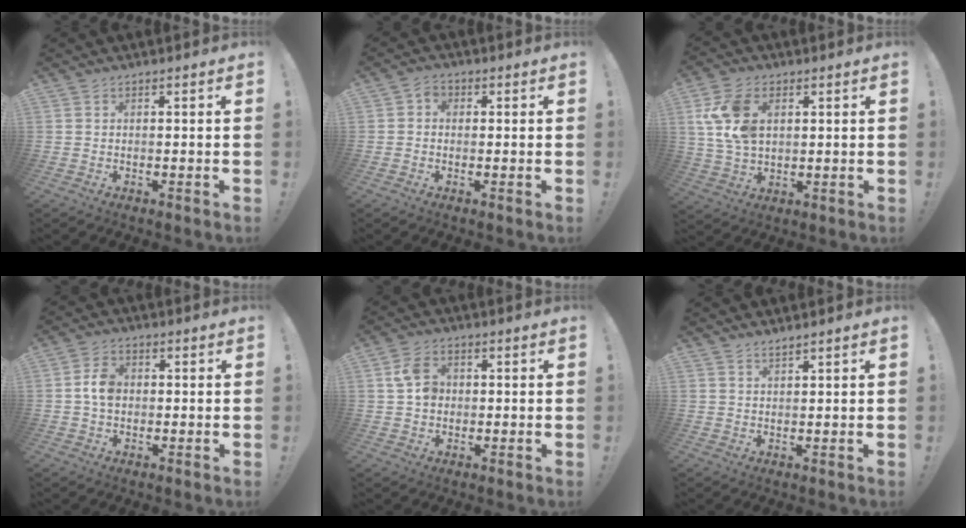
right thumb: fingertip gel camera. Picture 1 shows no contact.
{"total": 2.2, "force": [-0.4, 1.9, 1.0], "torque": [-0.016, 0.011, -0.008]}
{"total": 12.5, "force": [3.5, 8.2, 8.7], "torque": [-0.172, -0.001, 0.068]}
{"total": 5.6, "force": [0.0, 4.0, 4.0], "torque": [-0.068, 0.009, -0.002]}
{"total": 6.7, "force": [0.9, 5.3, 4.0], "torque": [-0.067, 0.009, 0.018]}
{"total": 1.7, "force": [1.6, 0.0, 0.6], "torque": [-0.013, -0.008, 0.030]}